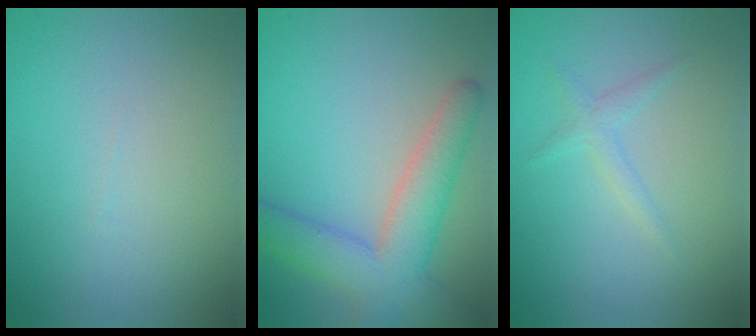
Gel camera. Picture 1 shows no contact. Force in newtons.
{"total": 6.3, "press": 6.3, "slide": 0.4}
{"total": 1.2, "press": 1.2, "slide": 0.0}